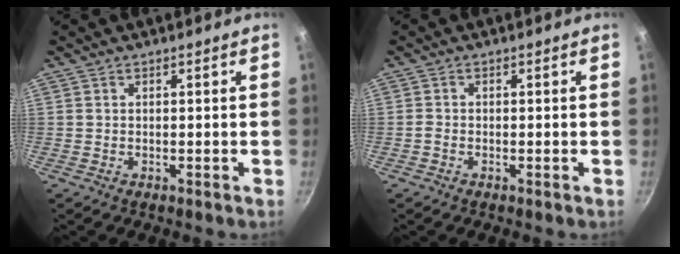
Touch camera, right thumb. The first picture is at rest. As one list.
[{"total": 0.8, "force": [-0.5, 0.3, 0.6], "torque": [-0.023, 0.006, -0.017]}]